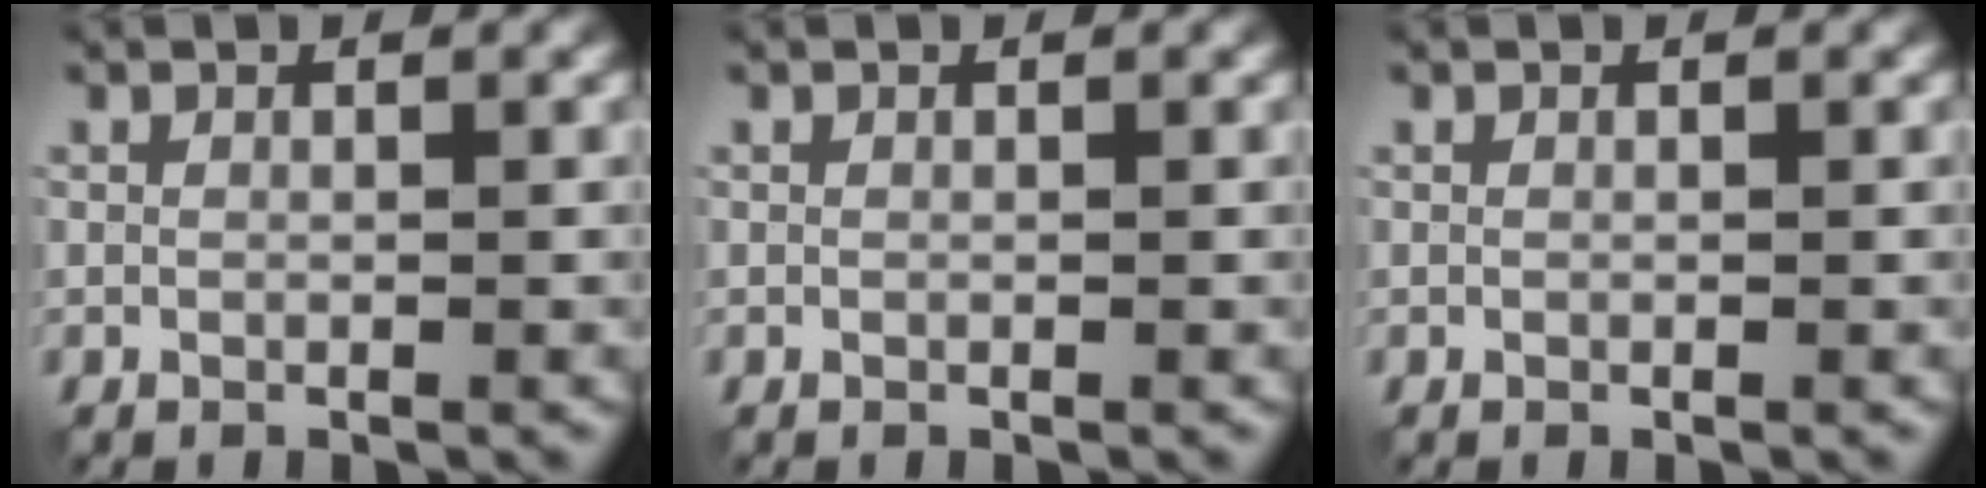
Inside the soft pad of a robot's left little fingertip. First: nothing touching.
{"total": 0.0}
{"total": 0.0}